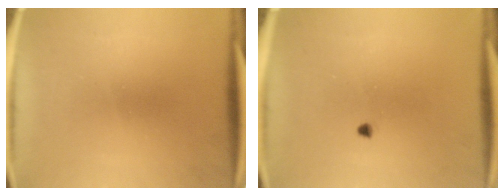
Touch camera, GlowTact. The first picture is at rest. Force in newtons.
{"total": 0.7}